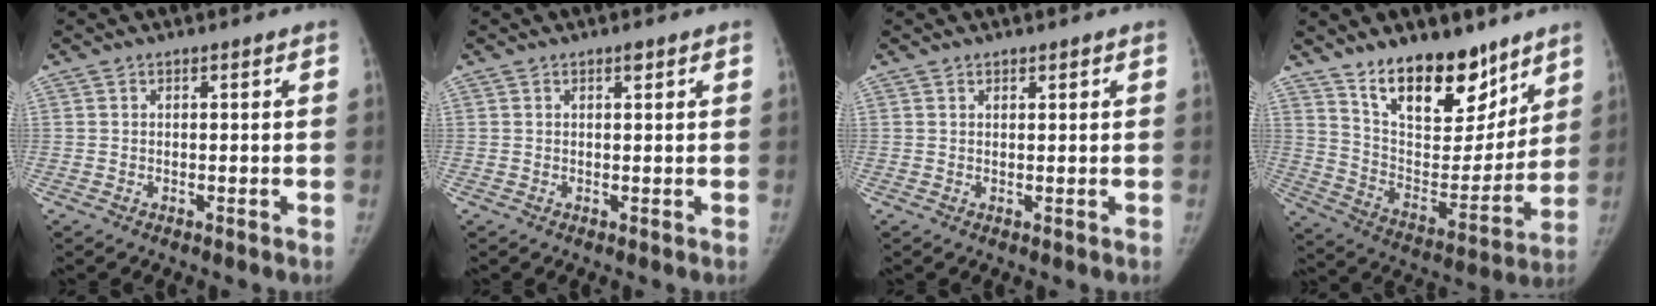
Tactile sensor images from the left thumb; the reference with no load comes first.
{"total": 1.0, "force": [0.6, 0.4, 0.7], "torque": [-0.008, -0.002, 0.009]}
{"total": 0.9, "force": [0.7, 0.5, 0.3], "torque": [0.002, -0.004, 0.008]}
{"total": 21.0, "force": [14.4, 10.5, 11.1], "torque": [-0.124, -0.088, 0.241]}